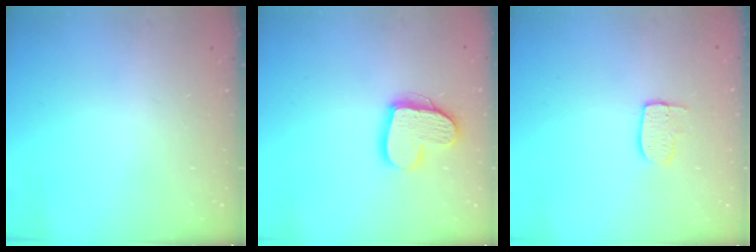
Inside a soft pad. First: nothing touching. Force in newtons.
{"total": 14.8, "press": 14.7, "slide": 1.3}
{"total": 6.7, "press": 6.7, "slide": 0.2}